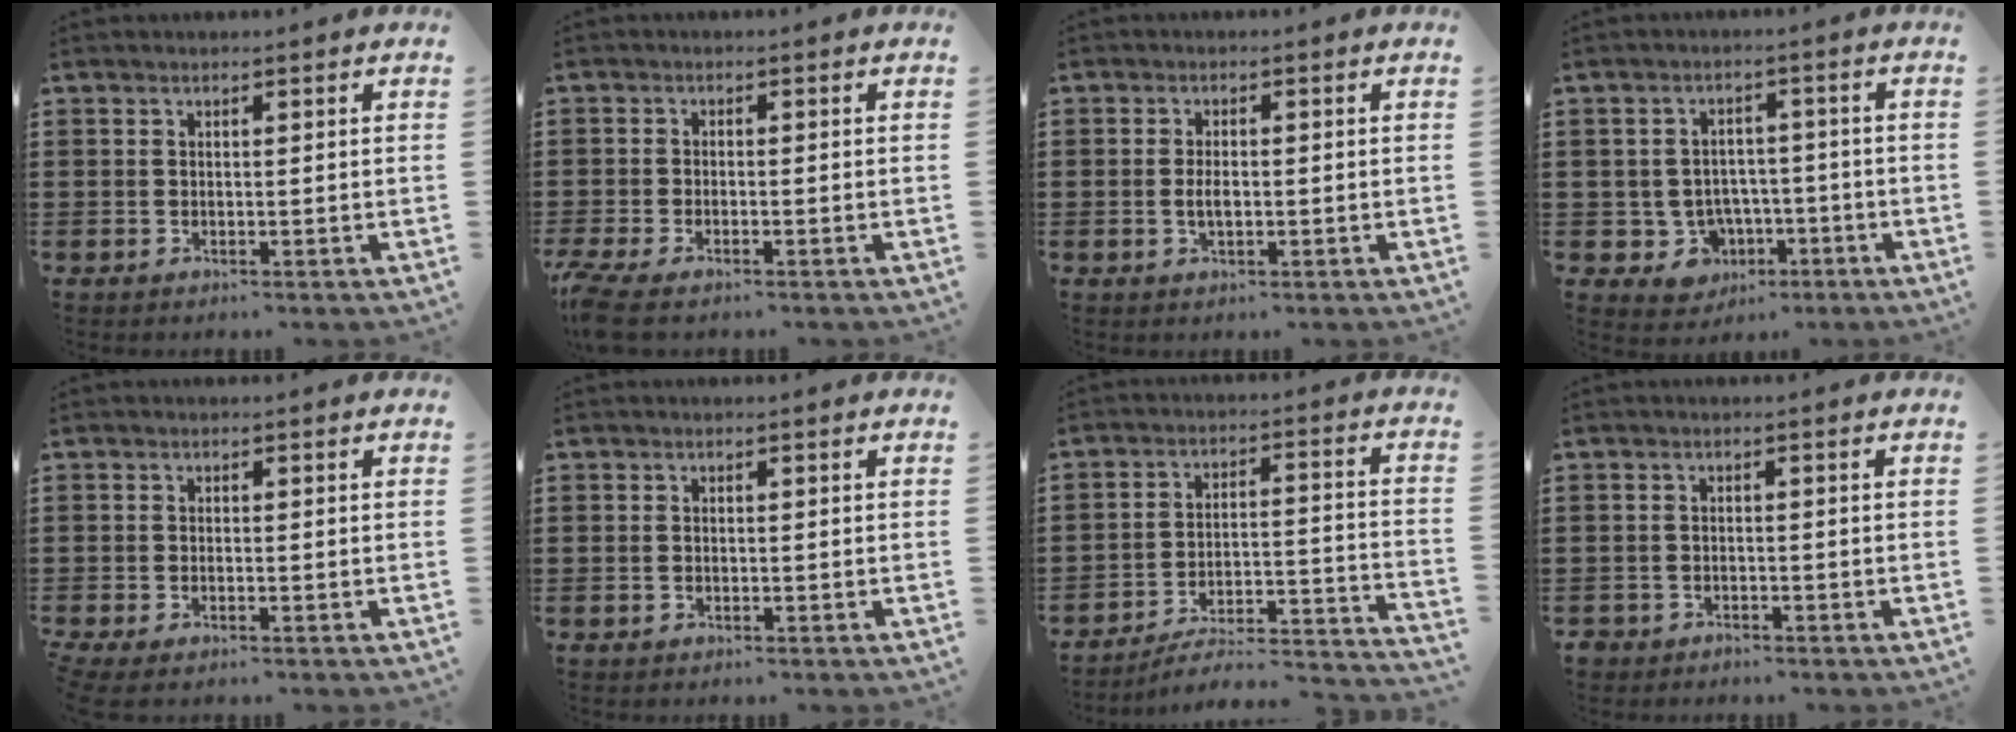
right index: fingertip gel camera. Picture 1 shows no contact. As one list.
[{"total": 2.3, "force": [-2.1, 0.3, 1.1], "torque": [-0.035, -0.005, -0.046]}, {"total": 2.3, "force": [-0.3, 1.0, 2.1], "torque": [-0.038, 0.003, -0.006]}, {"total": 5.3, "force": [-1.7, 4.7, 1.7], "torque": [-0.044, 0.007, -0.029]}, {"total": 0.9, "force": [-0.7, 0.1, 0.4], "torque": [-0.018, -0.007, -0.016]}, {"total": 0.7, "force": [-0.1, 0.5, 0.5], "torque": [-0.011, 0.002, -0.003]}, {"total": 3.9, "force": [-3.4, 0.6, 1.9], "torque": [-0.039, -0.019, -0.075]}, {"total": 1.4, "force": [-1.3, 0.5, 0.0], "torque": [-0.007, 0.002, -0.029]}]